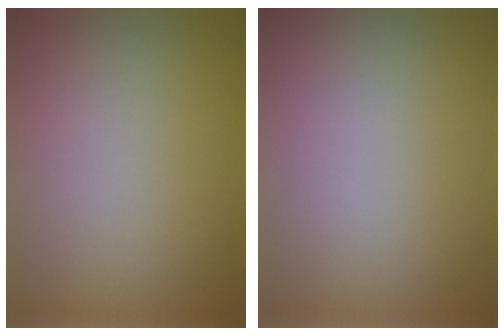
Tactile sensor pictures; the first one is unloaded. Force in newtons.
{"total": 0.0}